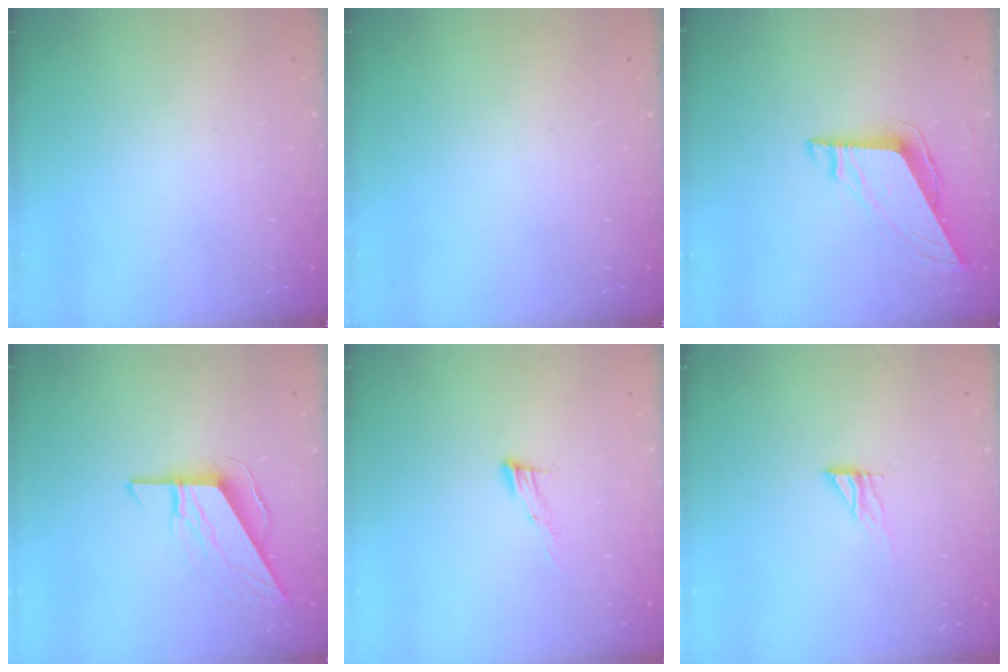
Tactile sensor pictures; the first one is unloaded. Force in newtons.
{"total": 0.0}
{"total": 8.5, "press": 8.5, "slide": 0.3}
{"total": 8.8, "press": 8.8, "slide": 0.5}
{"total": 8.5, "press": 8.4, "slide": 1.5}
{"total": 6.3, "press": 6.3, "slide": 0.6}